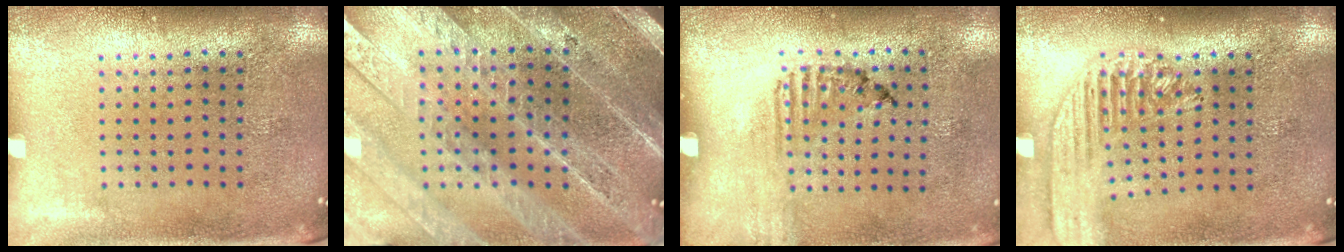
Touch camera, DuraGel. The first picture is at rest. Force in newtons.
{"total": 4.6, "press": 4.1, "slide": 2.2}
{"total": 1.8, "press": 1.0, "slide": 1.5}
{"total": 1.8, "press": 1.7, "slide": 0.7}